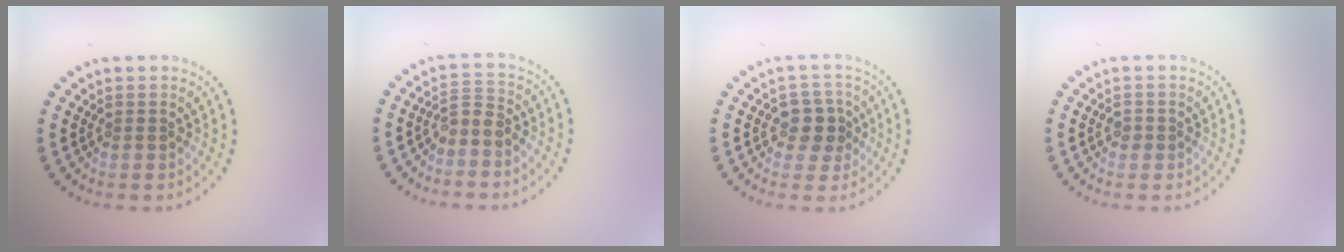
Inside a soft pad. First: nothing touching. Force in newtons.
{"total": 1.7, "press": 1.4, "slide": 0.9}
{"total": 2.9, "press": 2.7, "slide": 1.0}
{"total": 0.9, "press": 0.9, "slide": 0.1}